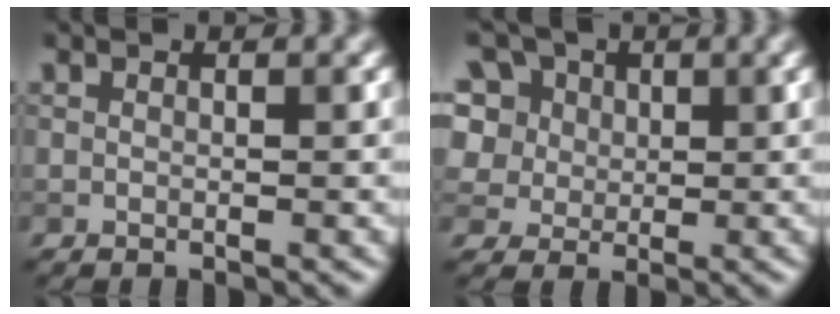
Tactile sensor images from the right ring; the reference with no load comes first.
{"total": 13.8, "force": [6.9, 9.9, 6.8], "torque": [-0.160, 0.049, 0.102]}